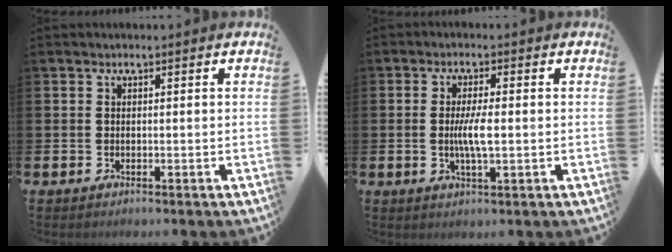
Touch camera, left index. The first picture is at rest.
{"total": 3.8, "force": [-0.2, 0.9, 3.7], "torque": [-0.060, -0.002, -0.007]}